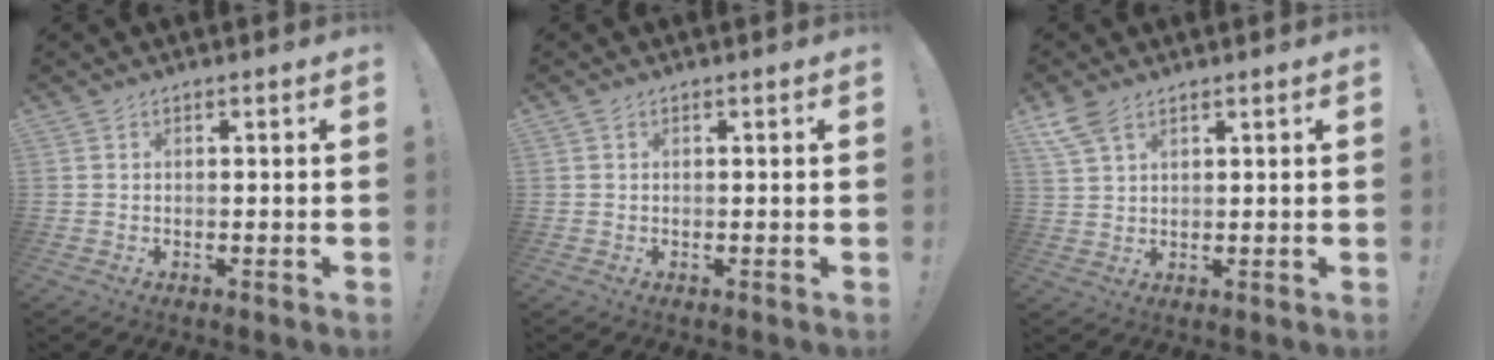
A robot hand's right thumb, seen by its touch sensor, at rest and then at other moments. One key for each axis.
{"total": 0.0}
{"total": 6.1, "fx": 4.0, "fy": 2.9, "fz": 3.6, "tx": -0.082, "ty": -0.005, "tz": 0.082}